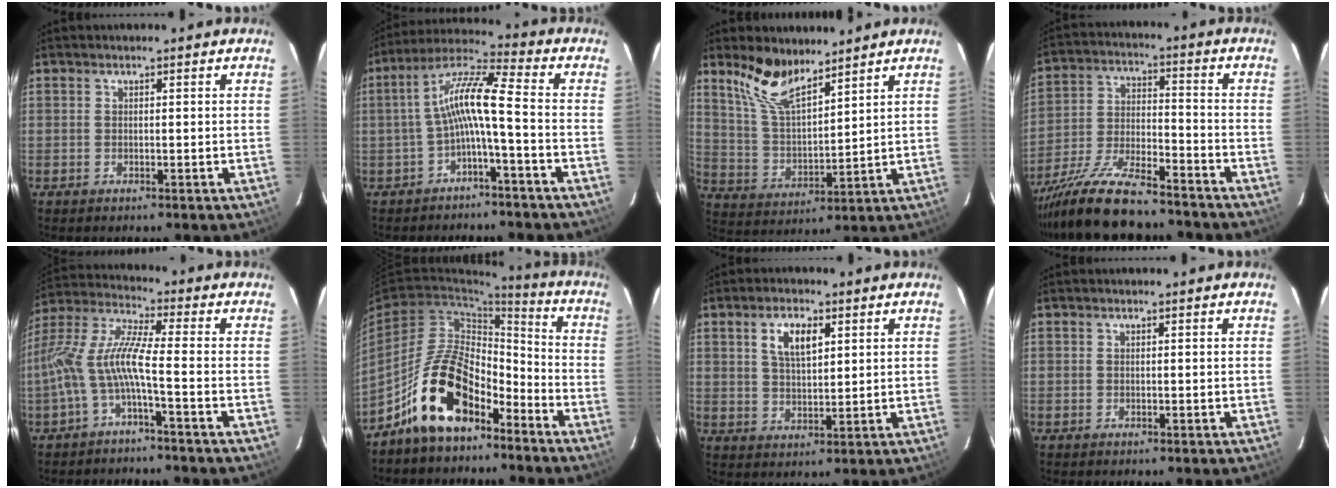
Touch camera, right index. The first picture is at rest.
{"total": 9.0, "force": [-2.3, 0.6, 8.7], "torque": [-0.190, 0.024, -0.044]}
{"total": 10.4, "force": [7.9, 3.4, 5.8], "torque": [-0.119, 0.007, 0.164]}
{"total": 17.0, "force": [-14.1, 3.7, 8.6], "torque": [-0.182, -0.029, -0.245]}
{"total": 10.6, "force": [-3.5, 0.9, 9.9], "torque": [-0.216, 0.008, -0.070]}
{"total": 15.0, "force": [-9.5, 7.2, 9.2], "torque": [-0.172, 0.028, -0.164]}
{"total": 6.2, "force": [2.6, 2.8, 4.8], "torque": [-0.089, 0.008, 0.052]}
{"total": 0.0}